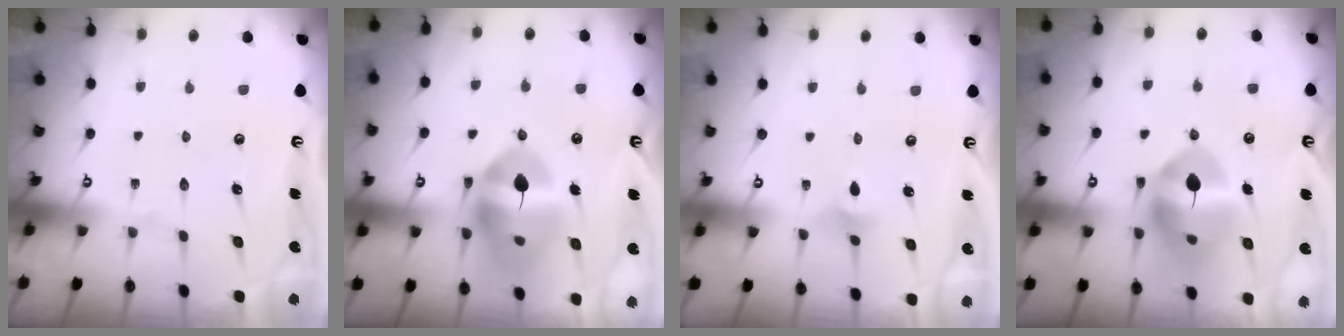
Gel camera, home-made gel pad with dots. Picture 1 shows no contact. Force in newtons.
{"total": 15.2, "press": 15.1, "slide": 2.1}
{"total": 3.0, "press": 2.9, "slide": 0.7}
{"total": 14.6, "press": 14.4, "slide": 2.0}